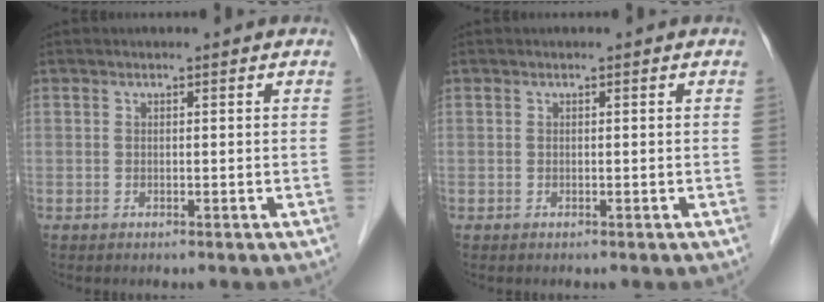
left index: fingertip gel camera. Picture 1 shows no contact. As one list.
[{"total": 0.0}]